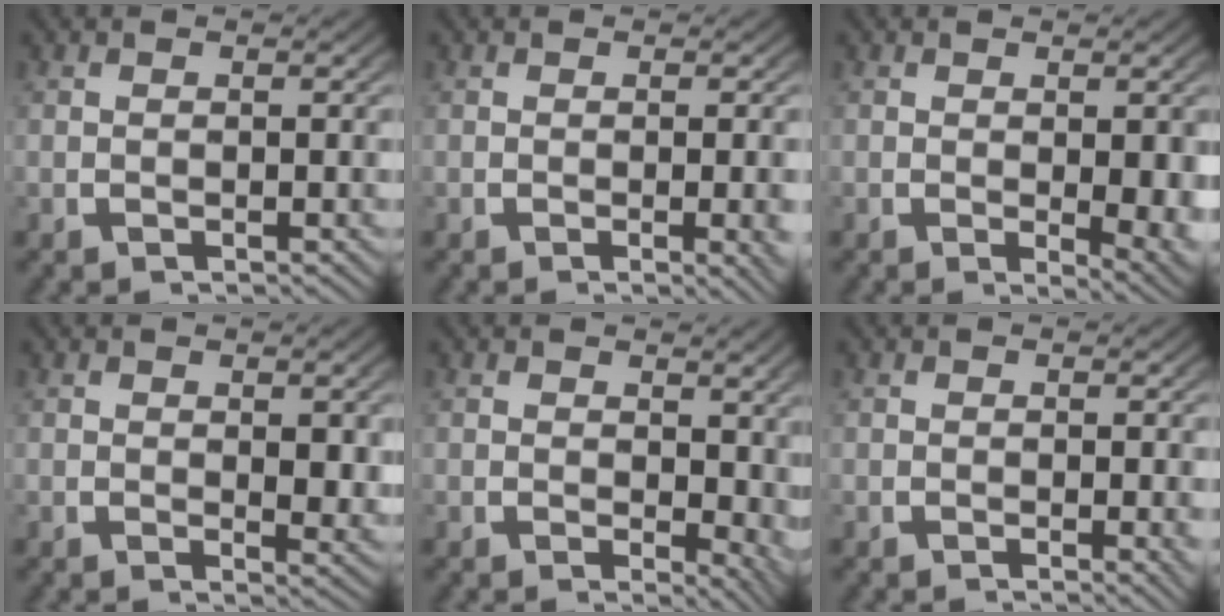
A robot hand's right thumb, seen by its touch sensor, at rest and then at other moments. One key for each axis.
{"total": 1.9, "fx": -0.1, "fy": 0.2, "fz": 1.9, "tx": -0.019, "ty": -0.001, "tz": -0.002}
{"total": 4.0, "fx": -0.3, "fy": 1.7, "fz": 3.7, "tx": -0.044, "ty": -0.018, "tz": 0.003}
{"total": 2.2, "fx": 0.6, "fy": 1.0, "fz": 1.8, "tx": -0.017, "ty": -0.010, "tz": 0.011}
{"total": 3.2, "fx": 0.7, "fy": 2.0, "fz": 2.4, "tx": -0.015, "ty": -0.014, "tz": 0.018}
{"total": 1.0, "fx": 0.0, "fy": 0.1, "fz": 1.0, "tx": -0.013, "ty": -0.002, "tz": 0.002}